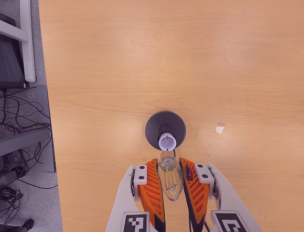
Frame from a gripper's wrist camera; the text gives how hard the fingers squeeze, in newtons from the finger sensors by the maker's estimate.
{"total": 22.2, "left": 24.9, "right": 19.6}